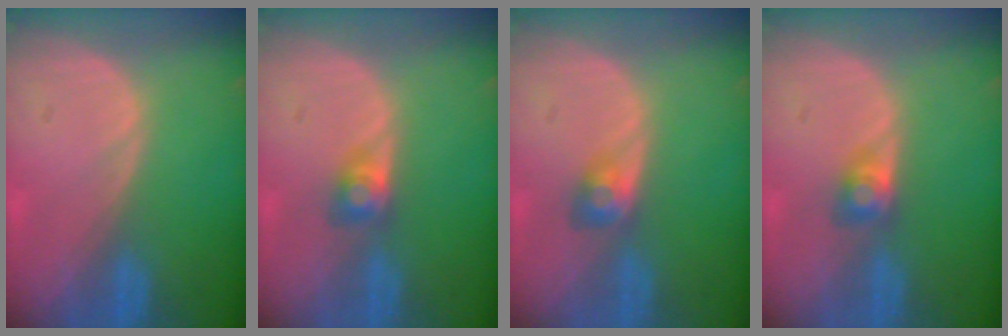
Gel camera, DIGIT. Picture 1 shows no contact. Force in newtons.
{"total": 2.7, "press": 2.5, "slide": 1.0}
{"total": 3.0, "press": 2.6, "slide": 1.4}
{"total": 2.7, "press": 2.5, "slide": 1.0}